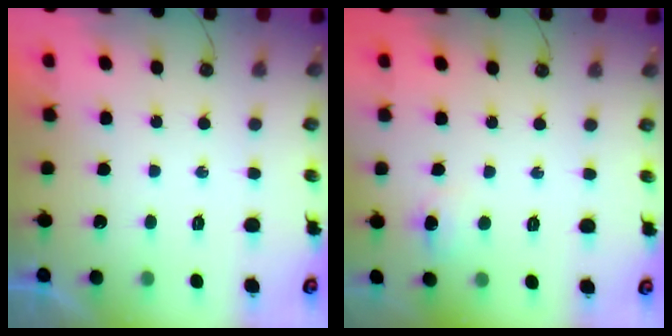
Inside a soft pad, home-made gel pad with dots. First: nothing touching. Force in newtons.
{"total": 8.2, "press": 4.5, "slide": 6.9}